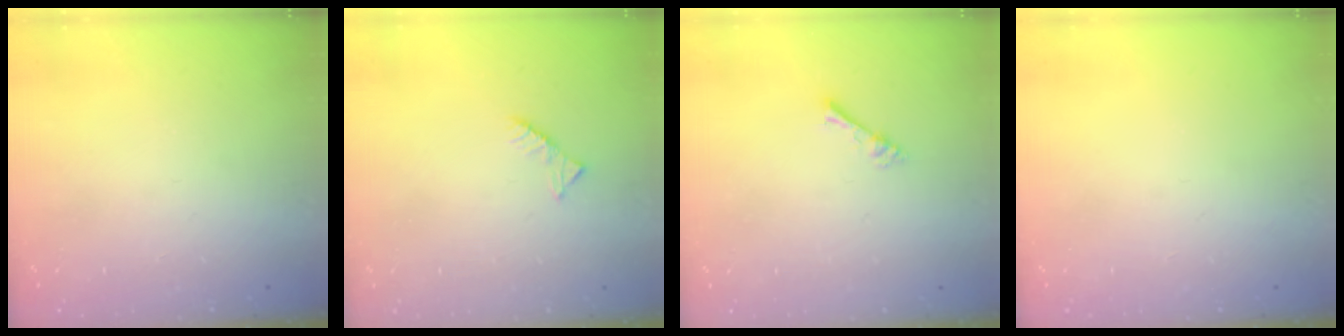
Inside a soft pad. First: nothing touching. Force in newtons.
{"total": 2.6, "press": 2.6, "slide": 0.4}
{"total": 2.4, "press": 2.4, "slide": 0.2}
{"total": 0.0}